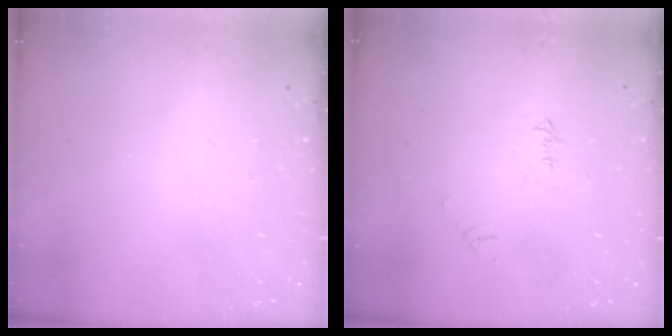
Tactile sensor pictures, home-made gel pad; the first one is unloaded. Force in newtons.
{"total": 5.3, "press": 5.3, "slide": 0.6}